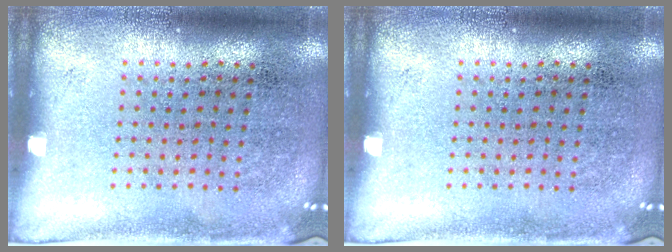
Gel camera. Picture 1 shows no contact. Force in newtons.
{"total": 0.0}